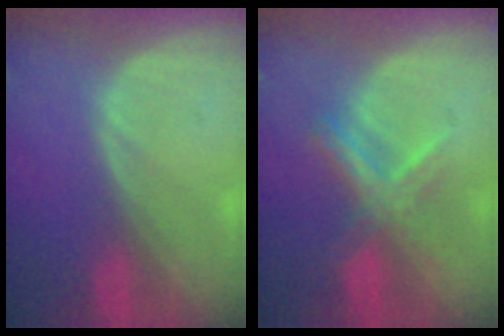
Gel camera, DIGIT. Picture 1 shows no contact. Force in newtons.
{"total": 5.7, "press": 5.7, "slide": 0.4}